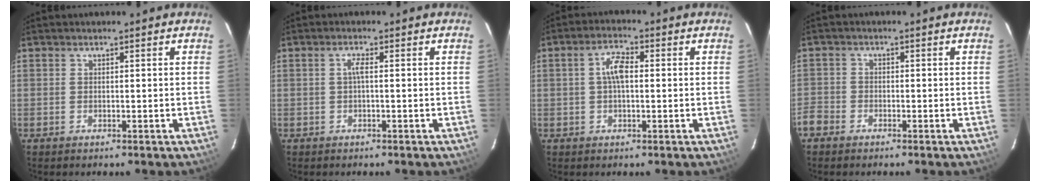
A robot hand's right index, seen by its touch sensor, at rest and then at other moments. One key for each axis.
{"total": 1.5, "fx": -0.1, "fy": 0.5, "fz": 1.4, "tx": -0.027, "ty": 0.008, "tz": -0.004}
{"total": 4.4, "fx": 0.2, "fy": 1.9, "fz": 4.0, "tx": -0.080, "ty": 0.013, "tz": 0.003}
{"total": 4.7, "fx": -3.1, "fy": 3.5, "fz": 0.9, "tx": -0.032, "ty": 0.003, "tz": -0.065}